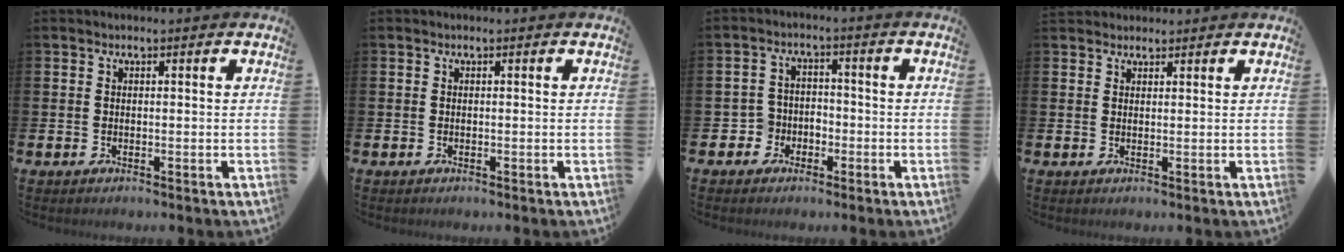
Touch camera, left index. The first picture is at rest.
{"total": 0.0}
{"total": 3.6, "force": [-2.0, 3.0, 0.1], "torque": [-0.019, 0.008, -0.046]}
{"total": 2.0, "force": [1.8, 0.7, -0.1], "torque": [0.013, -0.007, 0.031]}